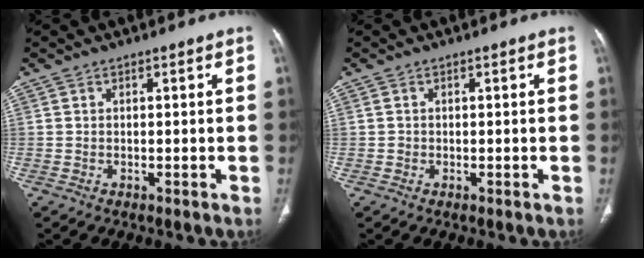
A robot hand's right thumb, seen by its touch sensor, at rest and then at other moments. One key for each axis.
{"total": 0.5, "fx": 0.0, "fy": 0.5, "fz": 0.1, "tx": -0.001, "ty": 0.003, "tz": 0.000}